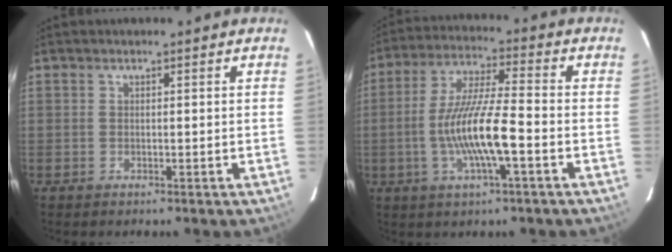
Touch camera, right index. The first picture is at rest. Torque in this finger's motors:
{"motor_torque": [1.23, -0.83, 0.88, 0.21]}